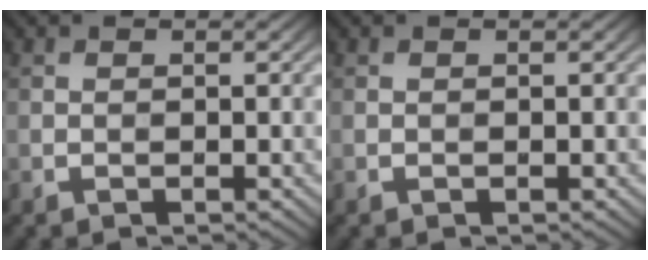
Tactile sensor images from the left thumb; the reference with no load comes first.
{"total": 0.0}